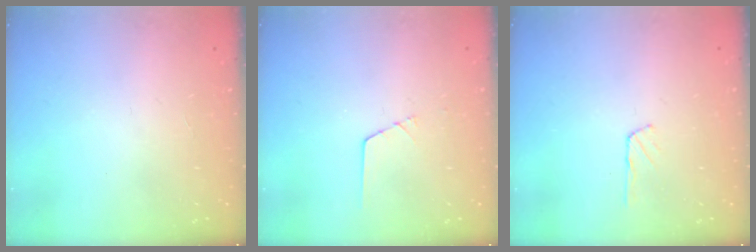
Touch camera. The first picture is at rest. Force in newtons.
{"total": 1.3, "press": 1.3, "slide": 0.2}
{"total": 3.2, "press": 3.2, "slide": 0.2}